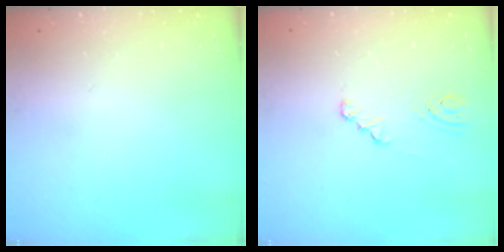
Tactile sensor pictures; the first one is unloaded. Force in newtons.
{"total": 2.6, "press": 2.6, "slide": 0.3}